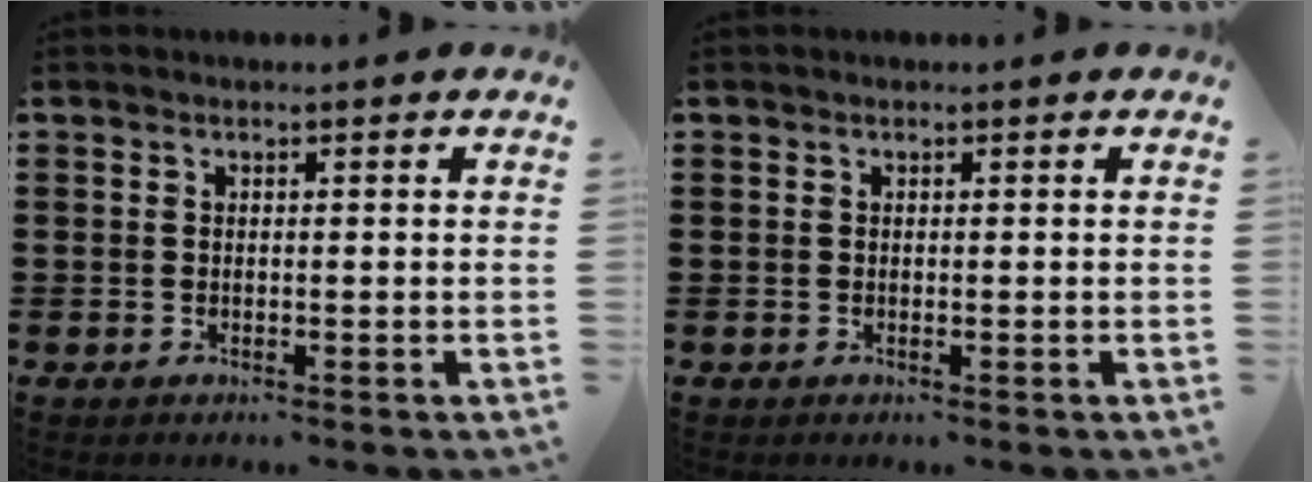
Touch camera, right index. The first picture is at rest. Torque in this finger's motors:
{"motor_torque": [0.04, -0.03, 0.01, 0.00]}